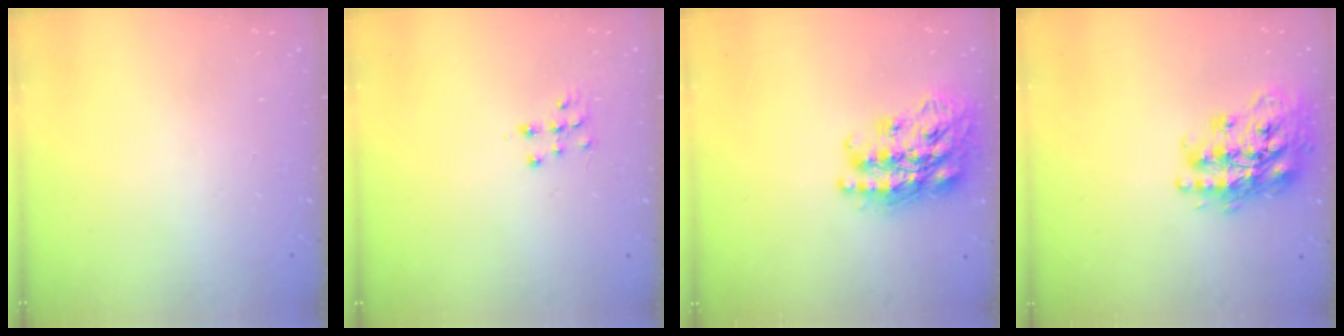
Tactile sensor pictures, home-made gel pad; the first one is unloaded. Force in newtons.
{"total": 7.0, "press": 7.0, "slide": 0.3}
{"total": 23.2, "press": 23.2, "slide": 1.8}
{"total": 20.1, "press": 20.1, "slide": 1.4}